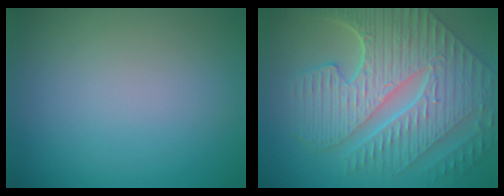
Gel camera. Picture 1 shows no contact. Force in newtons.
{"total": 10.2, "press": 7.0, "slide": 7.4}